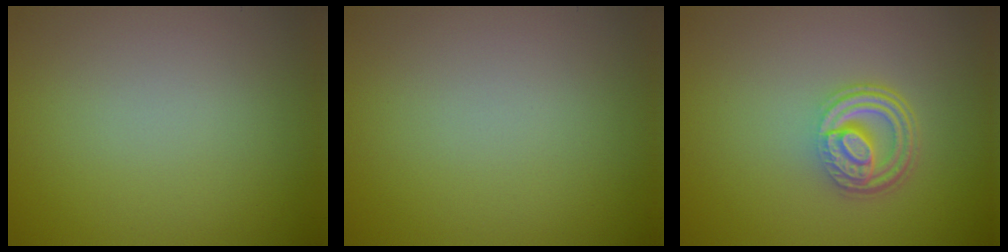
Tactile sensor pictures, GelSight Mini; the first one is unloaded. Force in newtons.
{"total": 0.0}
{"total": 4.3, "press": 3.1, "slide": 3.0}